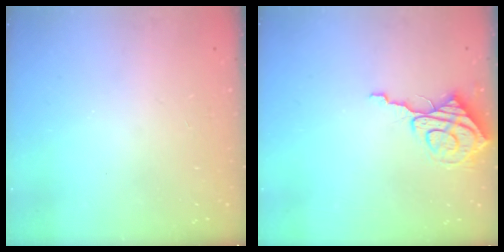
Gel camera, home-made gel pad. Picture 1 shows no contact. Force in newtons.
{"total": 8.9, "press": 8.9, "slide": 1.0}